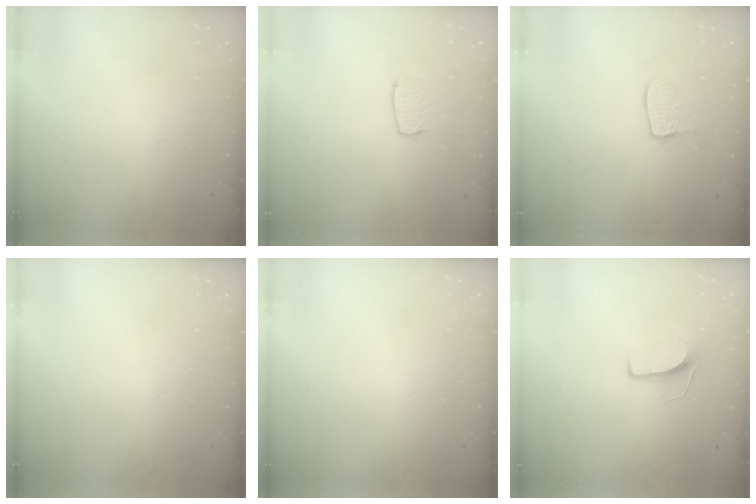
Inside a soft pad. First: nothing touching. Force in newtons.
{"total": 6.0, "press": 6.0, "slide": 0.4}
{"total": 8.2, "press": 8.2, "slide": 0.7}
{"total": 0.0}
{"total": 0.0}
{"total": 6.5, "press": 6.5, "slide": 0.4}